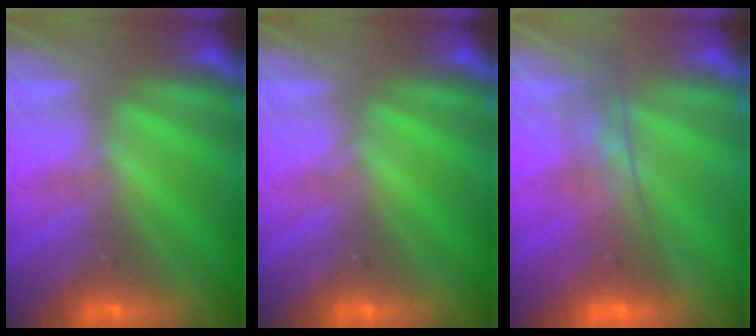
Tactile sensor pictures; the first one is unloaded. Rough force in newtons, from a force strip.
{"total": 0.0}
{"total": 9.7}